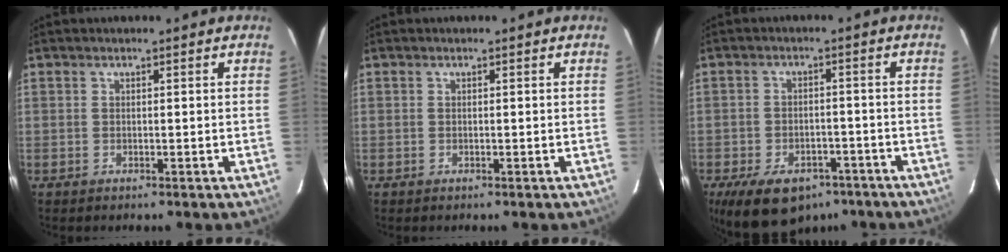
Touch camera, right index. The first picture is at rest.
{"total": 0.0}
{"total": 14.5, "force": [-9.6, 8.1, 7.3], "torque": [-0.164, -0.009, -0.135]}